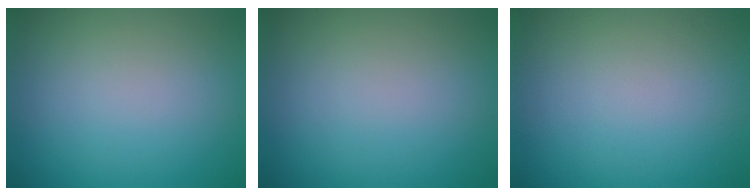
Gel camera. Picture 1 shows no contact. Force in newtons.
{"total": 0.0}
{"total": 0.0}